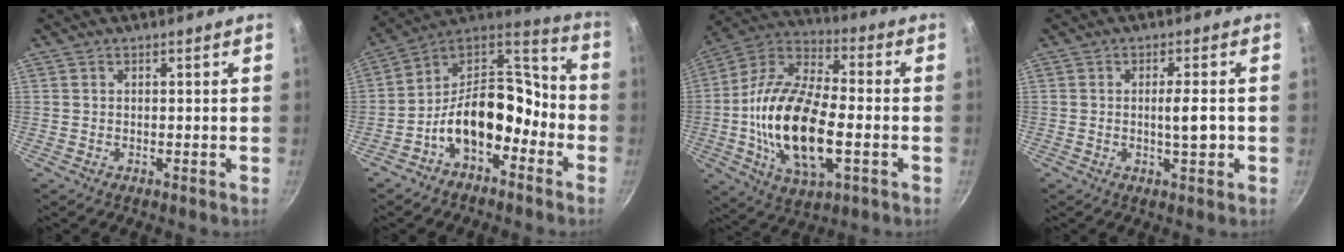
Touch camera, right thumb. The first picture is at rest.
{"total": 16.1, "force": [-6.5, 9.8, 11.0], "torque": [-0.141, 0.081, -0.128]}
{"total": 22.4, "force": [-3.7, 10.7, 19.4], "torque": [-0.366, 0.022, -0.079]}
{"total": 4.7, "force": [-0.5, 0.8, 4.6], "torque": [-0.067, -0.001, -0.009]}